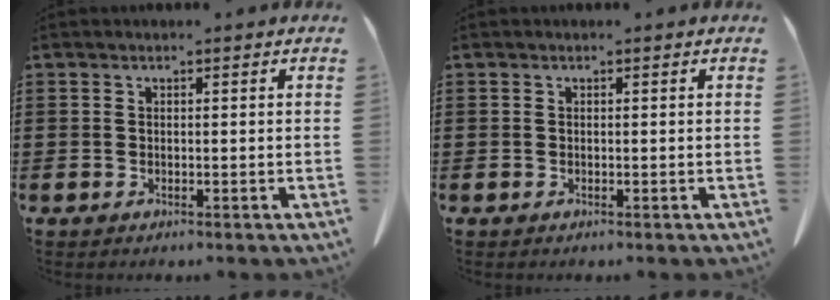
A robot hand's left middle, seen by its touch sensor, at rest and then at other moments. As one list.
[{"total": 0.0}]